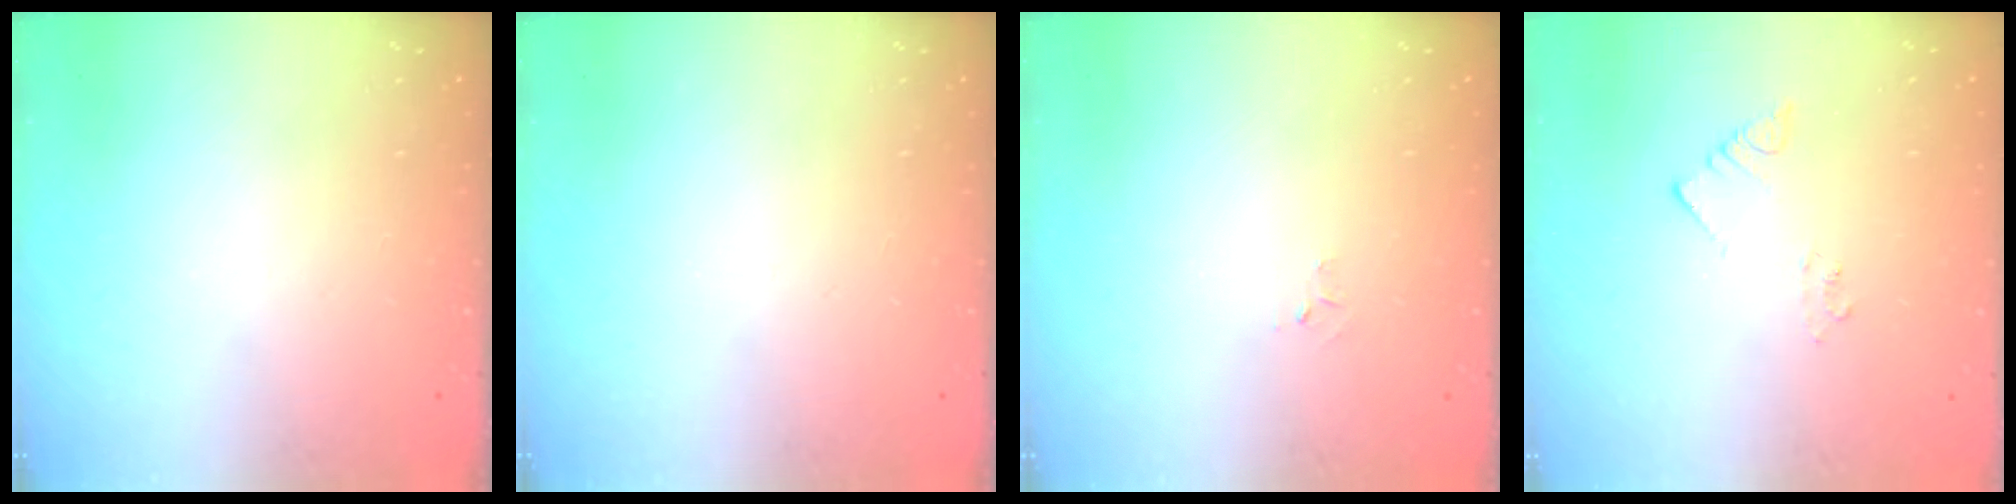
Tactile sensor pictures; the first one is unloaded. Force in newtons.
{"total": 0.0}
{"total": 2.6, "press": 2.6, "slide": 0.4}
{"total": 2.2, "press": 2.2, "slide": 0.1}